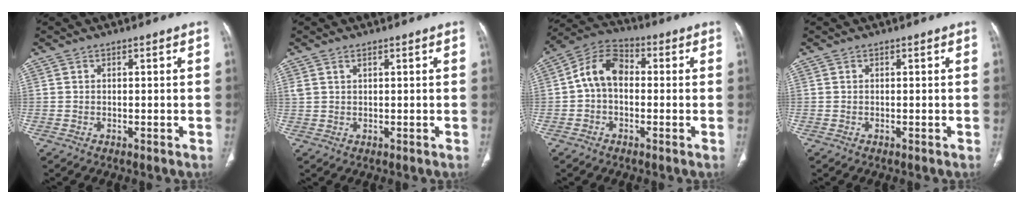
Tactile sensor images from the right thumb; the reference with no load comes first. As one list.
[{"total": 1.4, "force": [1.0, 0.5, 0.9], "torque": [-0.022, 0.004, 0.026]}, {"total": 9.0, "force": [0.0, 6.2, 6.5], "torque": [-0.104, 0.029, -0.016]}, {"total": 0.0}]